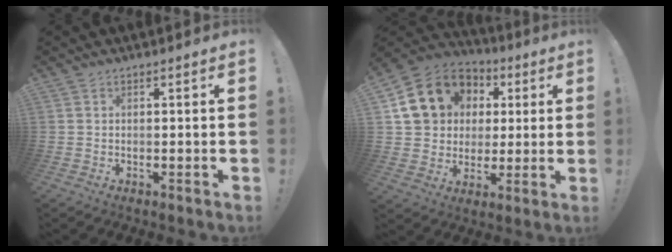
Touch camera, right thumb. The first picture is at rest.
{"total": 17.3, "force": [5.9, 14.5, 7.6], "torque": [-0.108, -0.015, 0.134]}